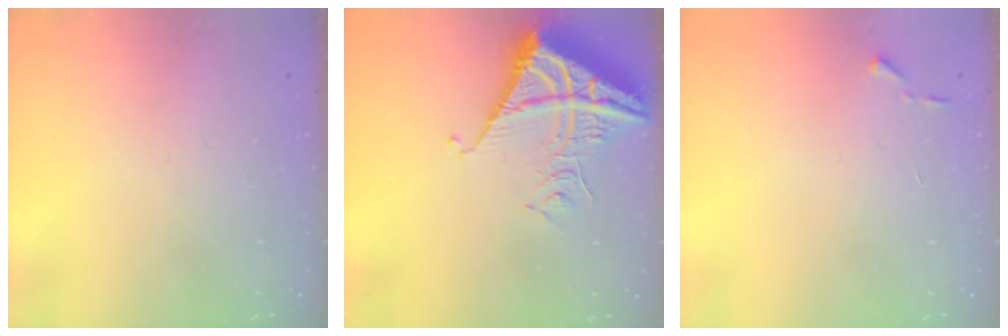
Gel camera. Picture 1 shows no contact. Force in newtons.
{"total": 9.1, "press": 9.1, "slide": 1.0}
{"total": 4.1, "press": 4.0, "slide": 0.5}